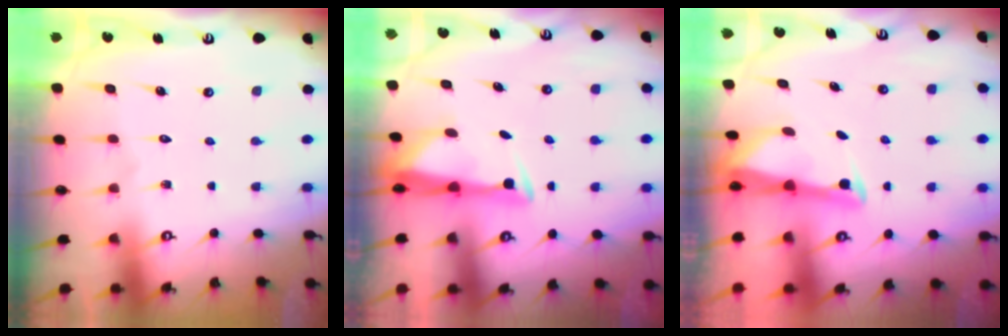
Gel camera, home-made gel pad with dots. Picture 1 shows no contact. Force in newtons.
{"total": 3.2, "press": 3.1, "slide": 0.9}
{"total": 2.9, "press": 2.9, "slide": 0.2}